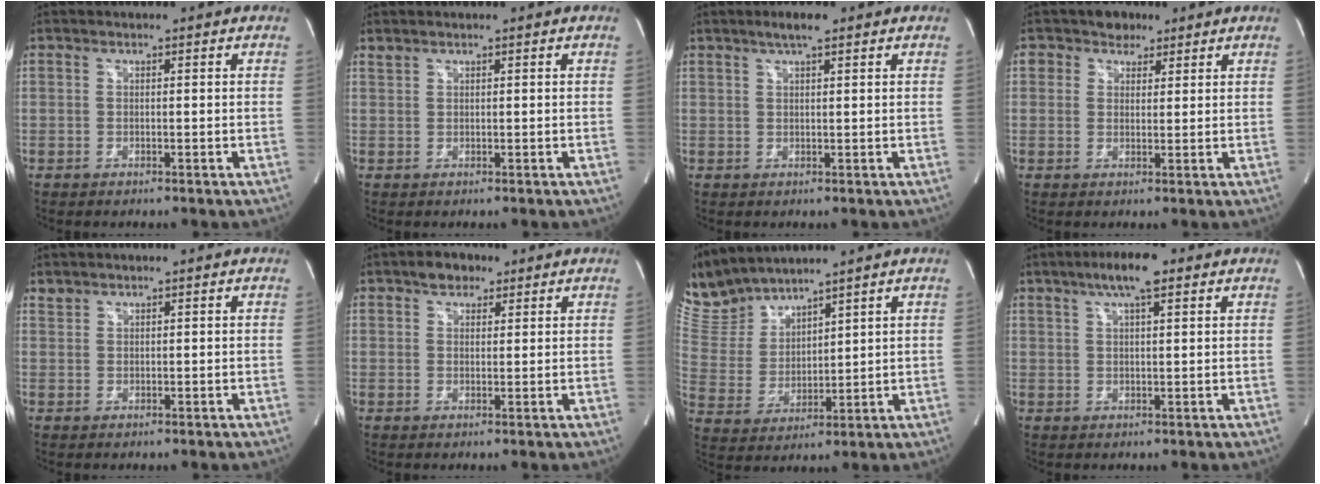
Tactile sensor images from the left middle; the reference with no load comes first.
{"total": 0.7, "force": [0.7, 0.1, 0.0], "torque": [-0.007, 0.005, 0.017]}
{"total": 3.1, "force": [2.2, 0.4, 2.2], "torque": [-0.047, 0.007, 0.037]}
{"total": 3.5, "force": [2.1, 2.7, 0.6], "torque": [-0.011, 0.007, 0.033]}
{"total": 1.0, "force": [0.9, 0.4, -0.1], "torque": [0.002, 0.004, 0.018]}
{"total": 3.5, "force": [2.3, 2.1, 1.5], "torque": [-0.026, 0.010, 0.038]}
{"total": 9.6, "force": [9.4, 1.2, 1.6], "torque": [-0.060, 0.015, 0.212]}
{"total": 6.4, "force": [3.9, 1.0, 4.9], "torque": [-0.094, 0.014, 0.065]}